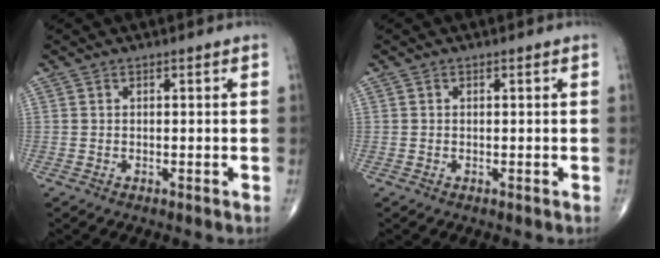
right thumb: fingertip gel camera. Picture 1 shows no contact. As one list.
[{"total": 0.0}]